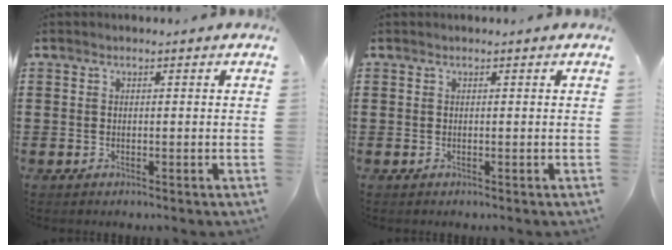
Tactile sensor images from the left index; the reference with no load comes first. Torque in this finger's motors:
{"motor_torque": [0.02, -0.01, 0.00, 0.00]}